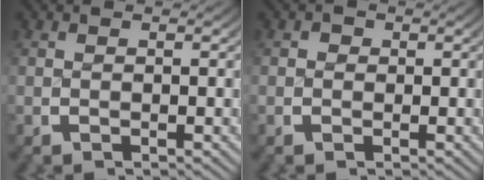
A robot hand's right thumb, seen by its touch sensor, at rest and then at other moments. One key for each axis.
{"total": 0.7, "fx": 0.0, "fy": 0.7, "fz": 0.1, "tx": -0.002, "ty": -0.005, "tz": -0.003}